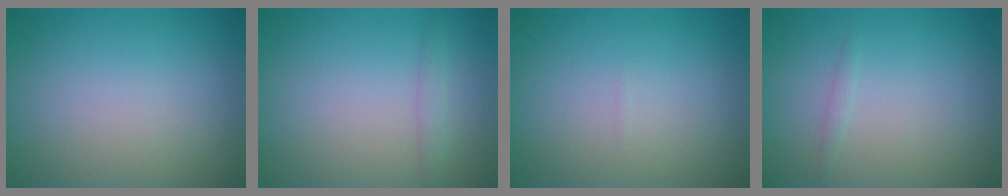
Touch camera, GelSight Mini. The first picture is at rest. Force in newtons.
{"total": 1.1, "press": 1.0, "slide": 0.1}
{"total": 0.0}
{"total": 0.6, "press": 0.5, "slide": 0.0}